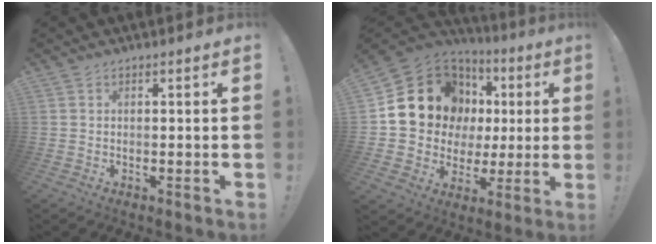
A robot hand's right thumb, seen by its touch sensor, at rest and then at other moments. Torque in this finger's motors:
{"motor_torque": [0.59, 0.56, 1.10, -0.28, 0.53]}